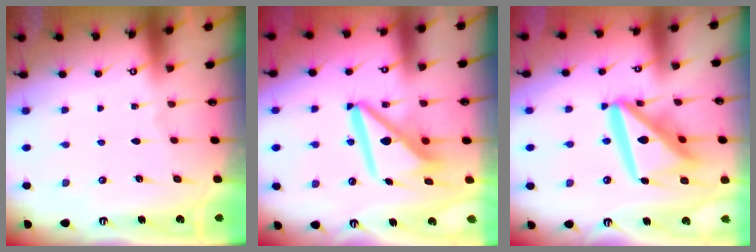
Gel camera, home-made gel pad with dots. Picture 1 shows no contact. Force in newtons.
{"total": 12.1, "press": 12.1, "slide": 1.4}
{"total": 20.6, "press": 20.5, "slide": 2.3}